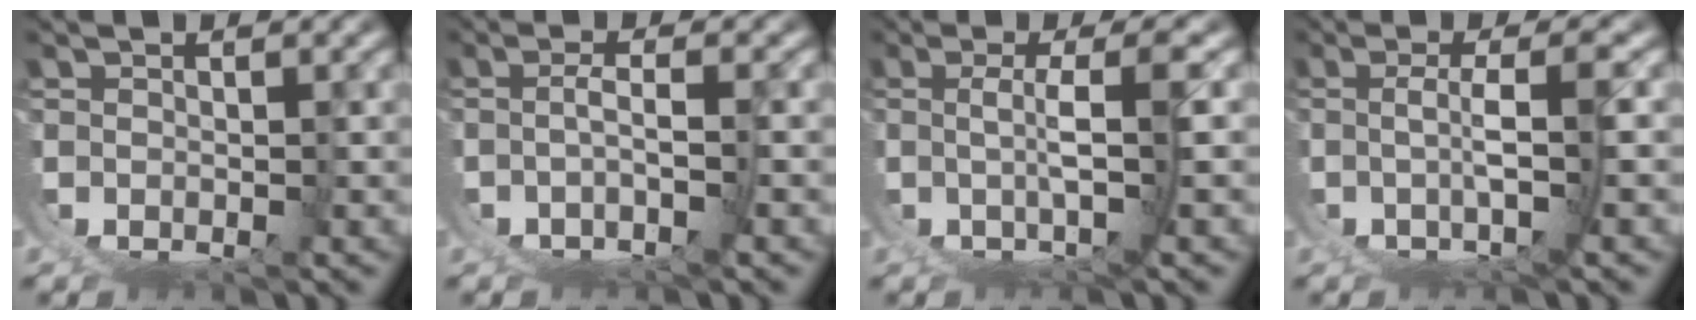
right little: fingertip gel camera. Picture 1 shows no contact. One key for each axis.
{"total": 2.9, "fx": -1.5, "fy": -0.8, "fz": 2.4, "tx": -0.030, "ty": -0.011, "tz": -0.017}
{"total": 4.9, "fx": 0.3, "fy": -1.3, "fz": 4.8, "tx": -0.064, "ty": -0.006, "tz": 0.014}
{"total": 4.4, "fx": -0.5, "fy": -1.2, "fz": 4.2, "tx": -0.059, "ty": -0.011, "tz": 0.003}